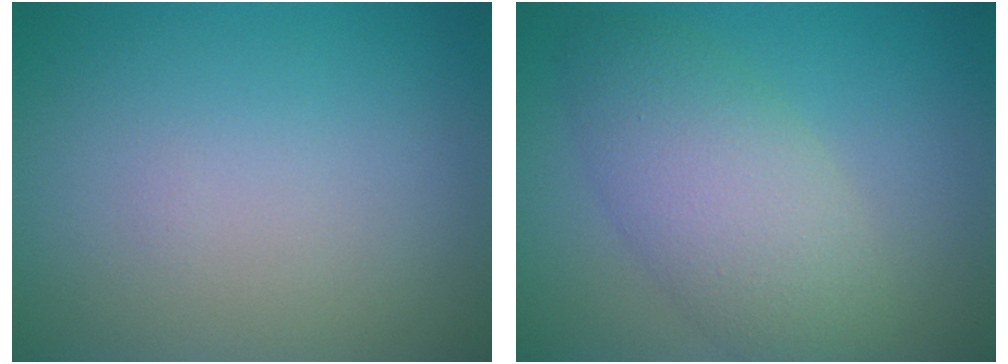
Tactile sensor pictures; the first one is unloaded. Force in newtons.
{"total": 5.7, "press": 5.7, "slide": 0.4}